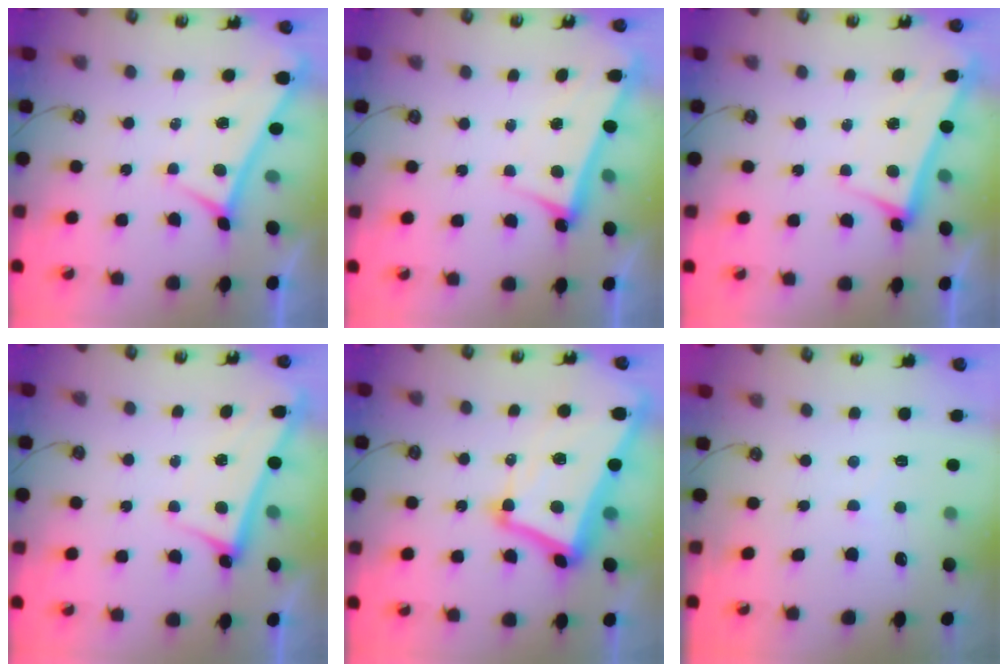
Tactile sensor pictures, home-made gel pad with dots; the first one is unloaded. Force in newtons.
{"total": 3.5, "press": 3.4, "slide": 0.9}
{"total": 2.8, "press": 2.7, "slide": 0.7}
{"total": 2.8, "press": 2.8, "slide": 0.4}
{"total": 16.2, "press": 16.1, "slide": 1.9}
{"total": 6.1, "press": 6.1, "slide": 0.4}